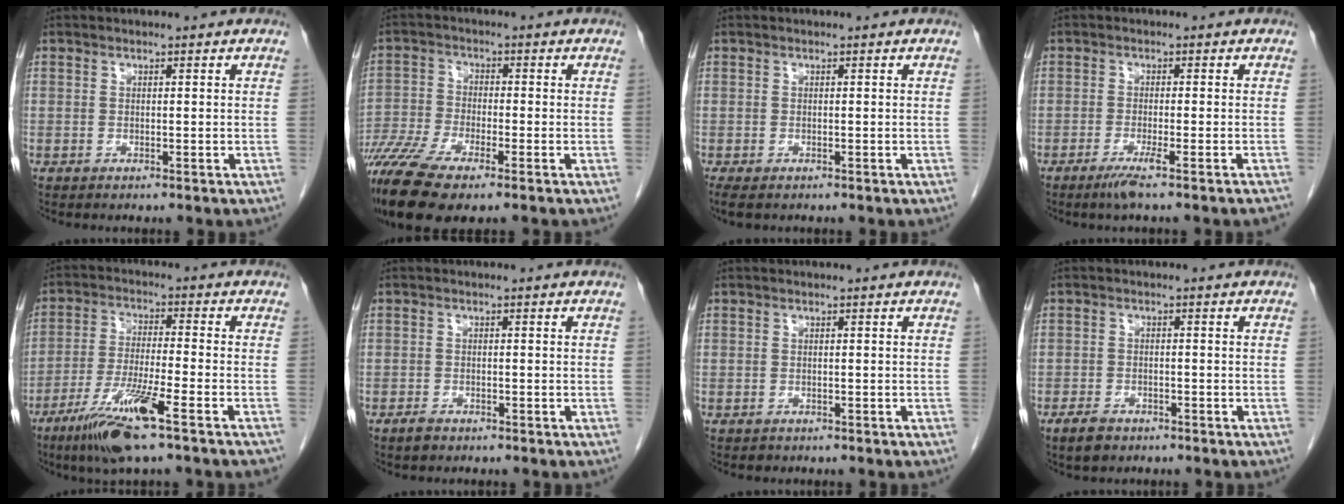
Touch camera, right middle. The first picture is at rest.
{"total": 11.3, "force": [-7.4, 2.2, 8.3], "torque": [-0.169, -0.021, -0.138]}
{"total": 3.4, "force": [-2.4, 1.5, 1.8], "torque": [-0.031, -0.010, -0.035]}
{"total": 4.5, "force": [-3.2, -0.6, 3.1], "torque": [-0.045, -0.009, -0.052]}
{"total": 11.8, "force": [-7.1, 0.2, 9.4], "torque": [-0.184, -0.028, -0.126]}
{"total": 1.3, "force": [-1.0, 0.6, 0.6], "torque": [-0.015, 0.001, -0.014]}
{"total": 0.0}
{"total": 3.0, "force": [-2.1, 1.6, 1.4], "torque": [-0.029, 0.001, -0.030]}